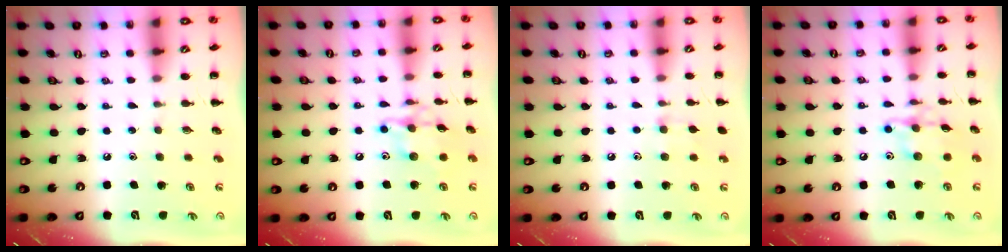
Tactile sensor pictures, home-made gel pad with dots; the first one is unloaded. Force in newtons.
{"total": 12.2, "press": 12.2, "slide": 0.6}
{"total": 5.8, "press": 5.4, "slide": 1.9}
{"total": 11.6, "press": 11.6, "slide": 0.5}